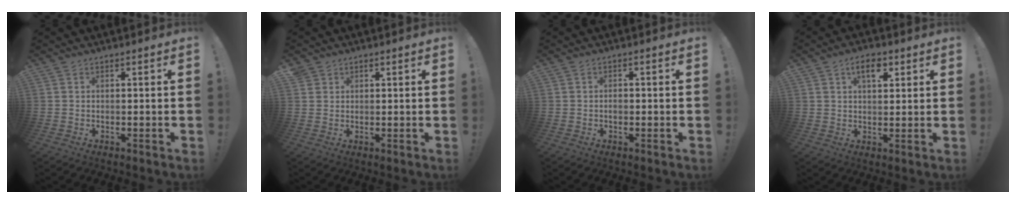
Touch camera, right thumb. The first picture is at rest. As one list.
[{"total": 1.9, "force": [1.5, 1.2, 0.2], "torque": [0.002, -0.009, 0.027]}, {"total": 1.2, "force": [-0.4, 0.9, 0.7], "torque": [-0.004, 0.001, -0.009]}, {"total": 6.2, "force": [3.0, 3.3, 4.4], "torque": [-0.054, -0.007, 0.048]}]